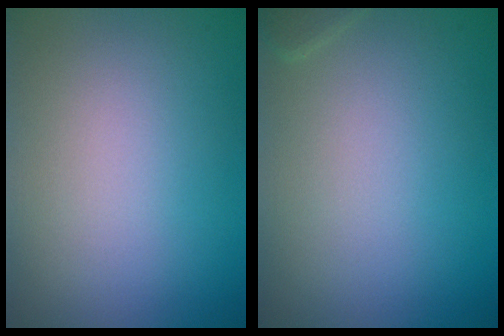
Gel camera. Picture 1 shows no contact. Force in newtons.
{"total": 0.7, "press": 0.7, "slide": 0.0}